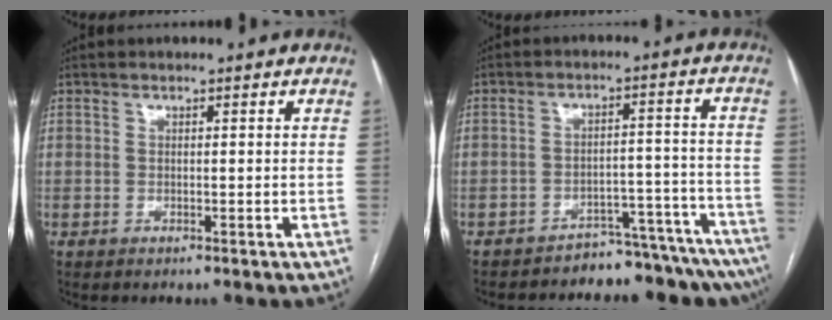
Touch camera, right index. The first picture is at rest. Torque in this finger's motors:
{"motor_torque": [0.30, -0.49, 0.17, -0.01]}